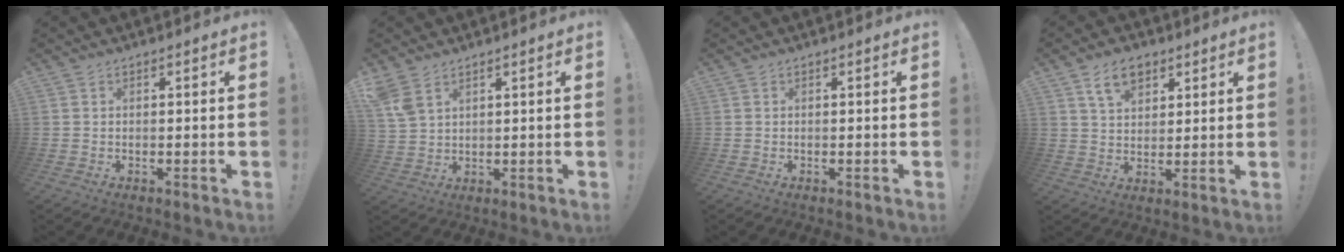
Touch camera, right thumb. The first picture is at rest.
{"total": 5.8, "force": [3.5, 3.3, 3.3], "torque": [-0.057, -0.012, 0.070]}
{"total": 0.0}
{"total": 8.6, "force": [4.9, 5.4, 4.5], "torque": [-0.079, -0.006, 0.093]}